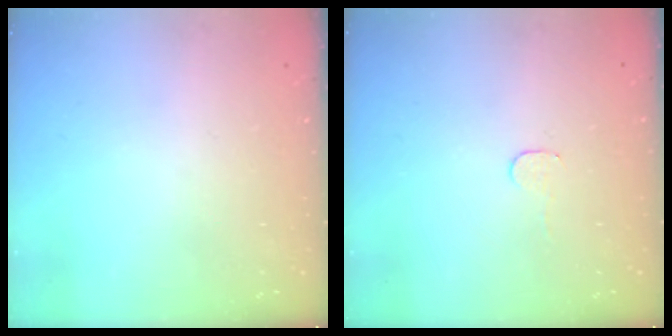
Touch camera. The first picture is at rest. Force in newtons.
{"total": 2.8, "press": 2.8, "slide": 0.2}